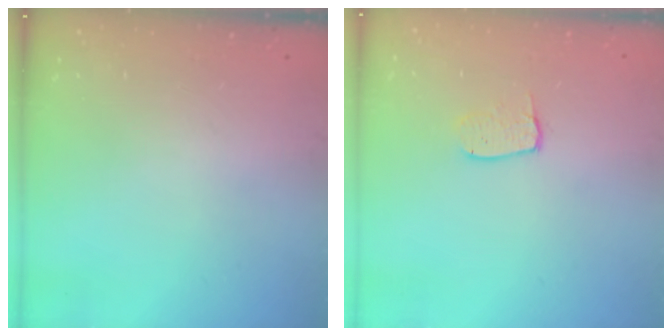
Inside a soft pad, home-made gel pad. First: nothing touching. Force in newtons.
{"total": 4.2, "press": 4.2, "slide": 0.4}